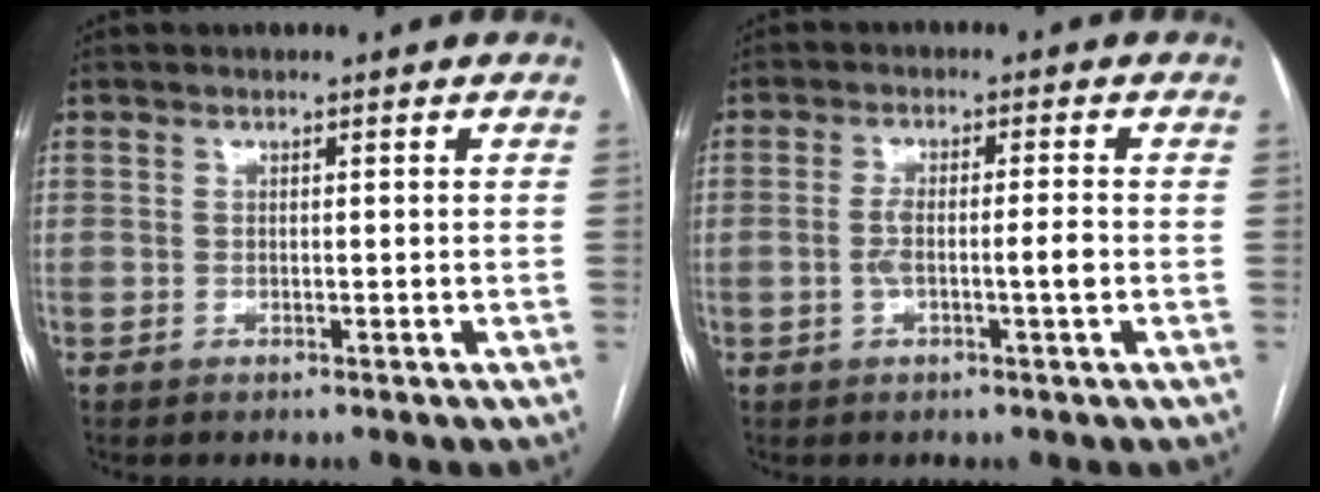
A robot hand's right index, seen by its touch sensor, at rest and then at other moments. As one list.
[{"total": 4.6, "force": [-1.0, 0.4, 4.5], "torque": [-0.093, 0.005, -0.014]}]